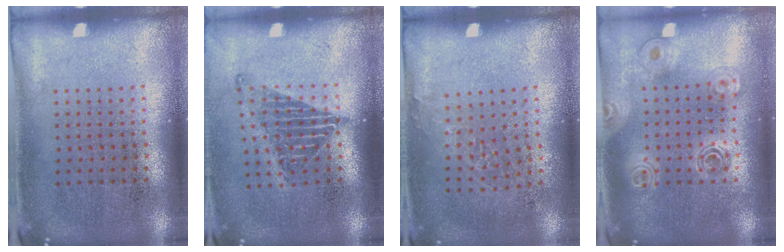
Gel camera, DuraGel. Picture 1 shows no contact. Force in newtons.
{"total": 1.3, "press": 1.1, "slide": 0.7}
{"total": 0.8, "press": 0.7, "slide": 0.4}
{"total": 1.5, "press": 1.4, "slide": 0.7}